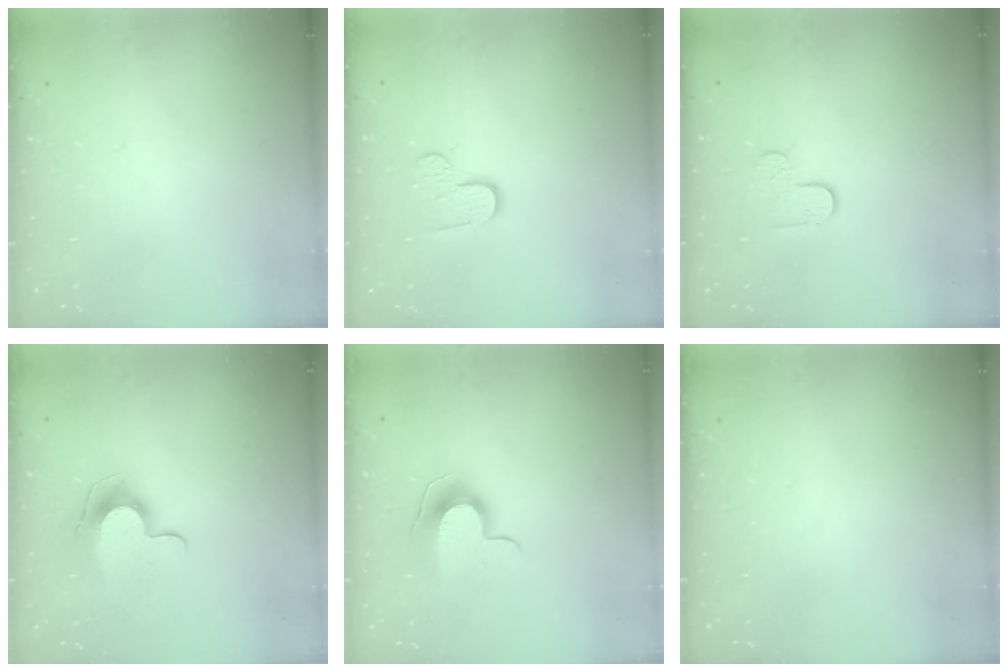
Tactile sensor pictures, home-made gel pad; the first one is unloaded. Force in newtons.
{"total": 7.9, "press": 7.9, "slide": 0.5}
{"total": 4.3, "press": 4.3, "slide": 0.4}
{"total": 10.5, "press": 10.5, "slide": 0.1}
{"total": 9.0, "press": 9.0, "slide": 0.5}
{"total": 0.0}